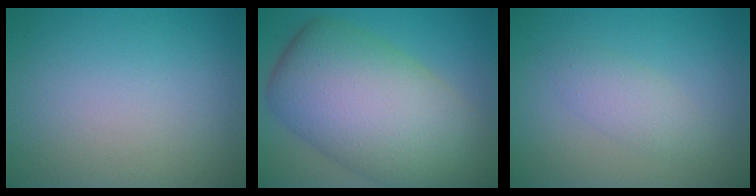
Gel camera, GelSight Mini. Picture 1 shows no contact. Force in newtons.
{"total": 13.9, "press": 13.9, "slide": 0.6}
{"total": 2.7, "press": 2.7, "slide": 0.2}